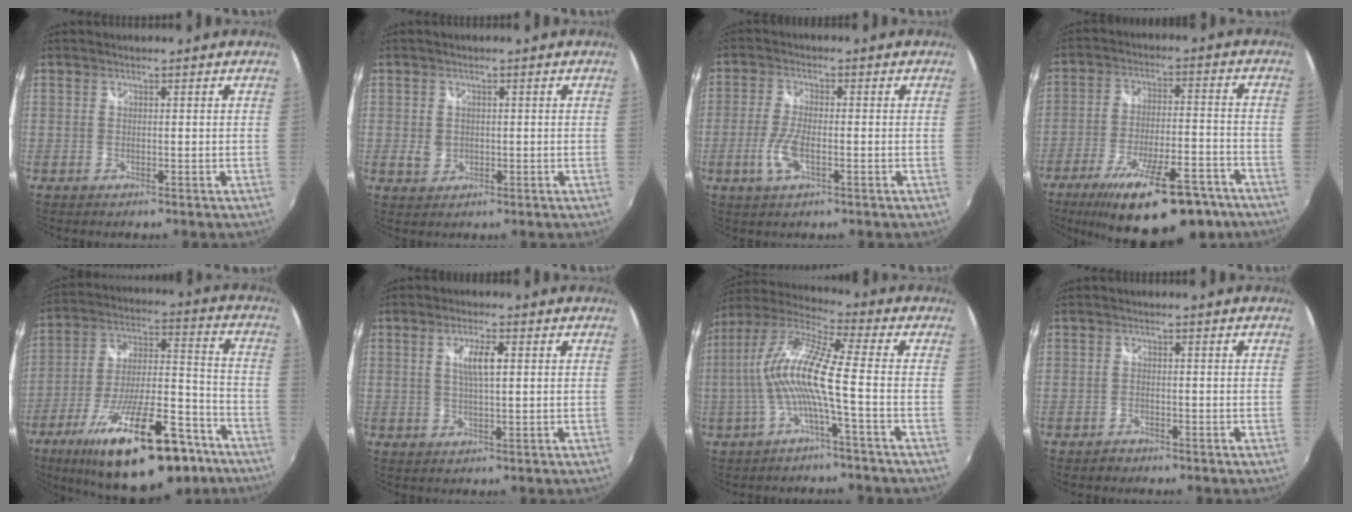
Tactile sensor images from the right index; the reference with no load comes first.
{"total": 2.7, "force": [-0.2, 2.4, 1.2], "torque": [-0.021, -0.002, -0.002]}
{"total": 5.9, "force": [-2.0, 2.1, 5.1], "torque": [-0.115, -0.006, -0.040]}
{"total": 21.3, "force": [-14.9, 6.8, 13.6], "torque": [-0.226, -0.025, -0.214]}
{"total": 27.0, "force": [-16.7, 9.7, 18.9], "torque": [-0.323, -0.011, -0.250]}
{"total": 4.5, "force": [1.0, 1.0, 4.2], "torque": [-0.077, 0.000, 0.019]}
{"total": 11.9, "force": [-1.8, 0.2, 11.7], "torque": [-0.222, 0.007, -0.036]}
{"total": 1.6, "force": [-1.2, 1.0, 0.1], "torque": [-0.006, 0.000, -0.020]}